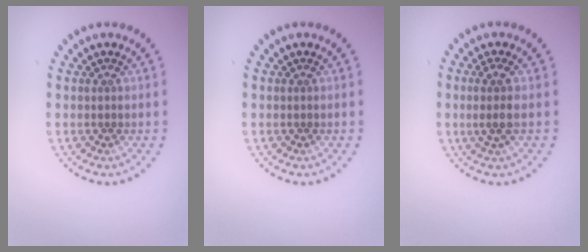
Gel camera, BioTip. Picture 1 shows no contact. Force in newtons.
{"total": 0.0}
{"total": 2.0, "press": 1.6, "slide": 1.1}